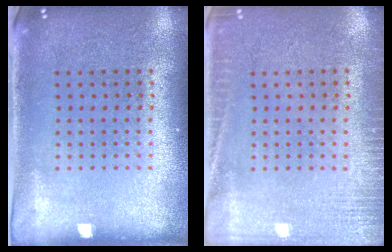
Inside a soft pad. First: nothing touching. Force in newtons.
{"total": 2.7, "press": 2.7, "slide": 0.5}